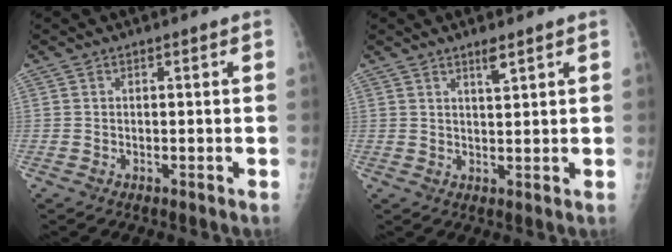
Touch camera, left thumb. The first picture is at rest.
{"total": 2.8, "force": [2.0, 0.4, 2.0], "torque": [-0.032, -0.014, 0.035]}